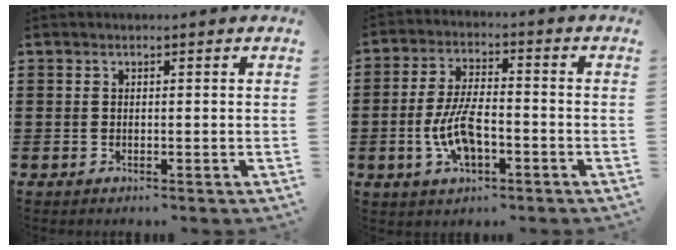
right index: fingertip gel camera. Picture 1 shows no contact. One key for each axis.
{"total": 8.2, "fx": -2.4, "fy": 3.4, "fz": 7.0, "tx": -0.152, "ty": -0.001, "tz": -0.047}